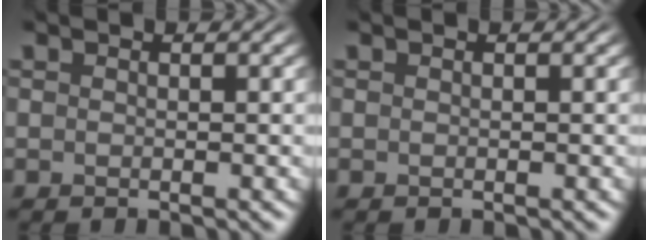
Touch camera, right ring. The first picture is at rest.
{"total": 0.0}